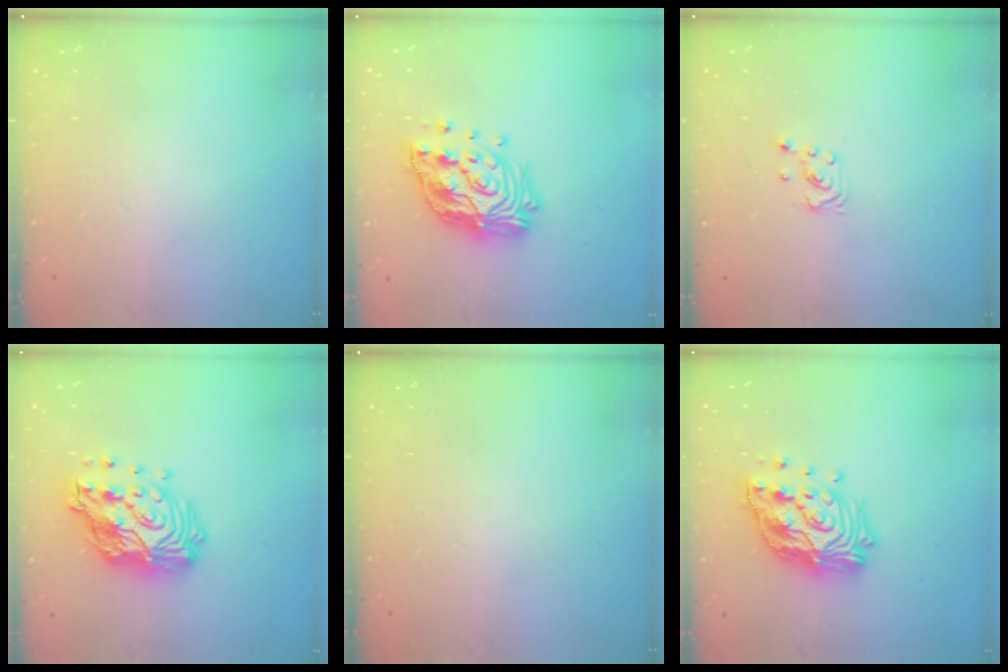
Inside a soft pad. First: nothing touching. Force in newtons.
{"total": 19.2, "press": 19.1, "slide": 1.9}
{"total": 2.3, "press": 2.3, "slide": 0.2}
{"total": 18.6, "press": 18.5, "slide": 1.9}
{"total": 0.0}
{"total": 19.2, "press": 19.1, "slide": 1.9}